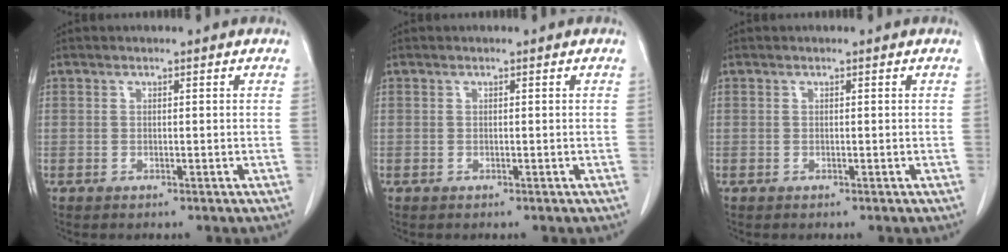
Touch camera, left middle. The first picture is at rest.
{"total": 0.0}
{"total": 0.0}